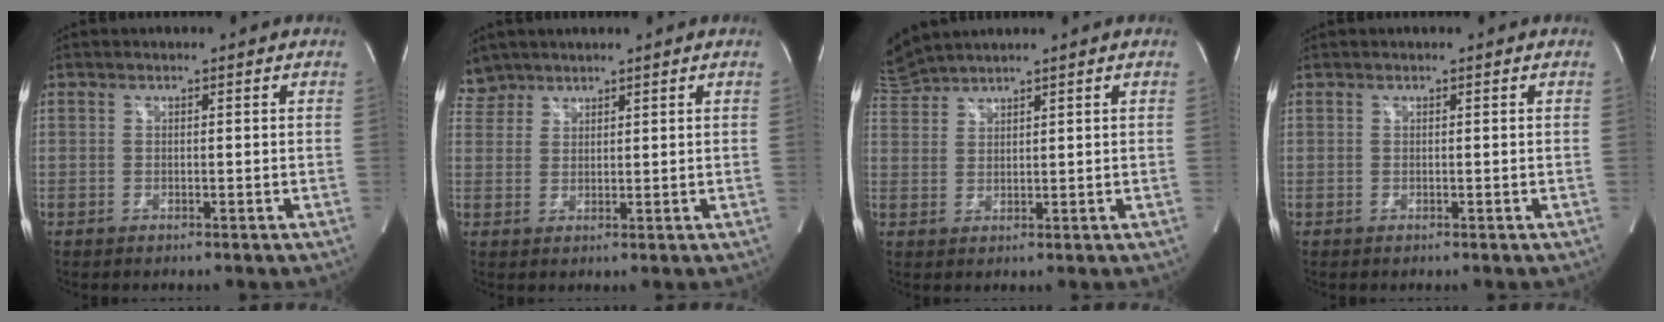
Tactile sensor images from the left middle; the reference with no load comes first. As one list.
[{"total": 3.2, "force": [2.9, 1.3, -0.5], "torque": [0.011, 0.011, 0.059]}, {"total": 4.4, "force": [4.3, -0.7, 0.3], "torque": [-0.026, 0.017, 0.096]}, {"total": 0.0}]